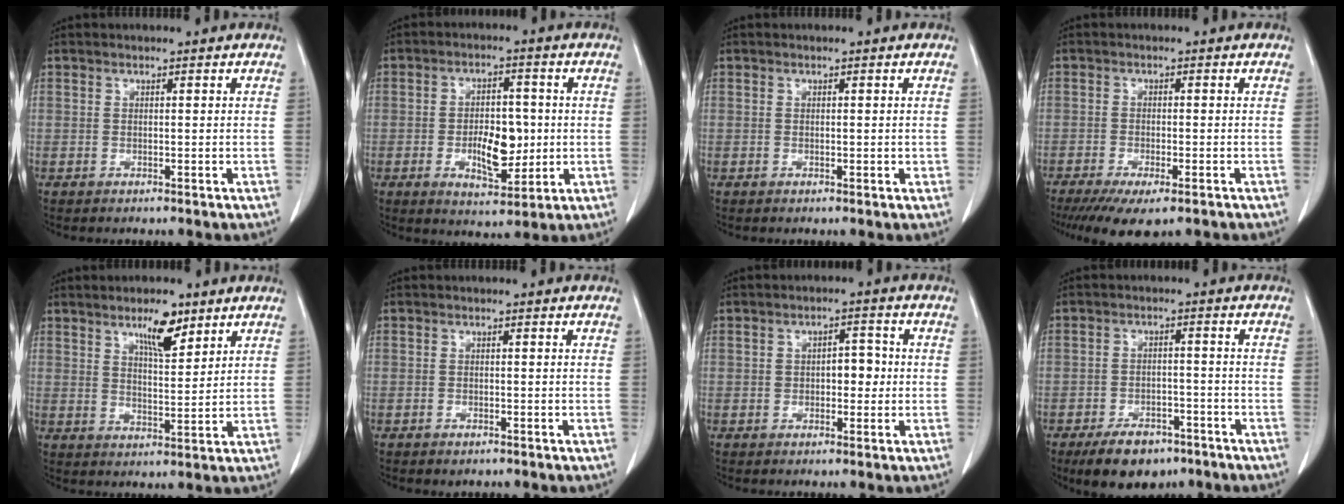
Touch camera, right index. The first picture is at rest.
{"total": 8.1, "force": [-0.9, 3.9, 7.1], "torque": [-0.117, 0.005, -0.005]}
{"total": 0.7, "force": [0.1, 0.4, 0.6], "torque": [-0.007, 0.001, 0.003]}
{"total": 9.3, "force": [-6.7, 2.1, 6.0], "torque": [-0.086, -0.018, -0.102]}
{"total": 6.4, "force": [4.3, 1.8, 4.4], "torque": [-0.076, -0.001, 0.072]}
{"total": 0.9, "force": [-0.7, 0.4, 0.5], "torque": [-0.011, -0.001, -0.007]}
{"total": 3.8, "force": [0.0, 2.1, 3.2], "torque": [-0.043, 0.017, 0.004]}
{"total": 8.2, "force": [-5.9, 4.0, 4.2], "torque": [-0.069, 0.000, -0.092]}